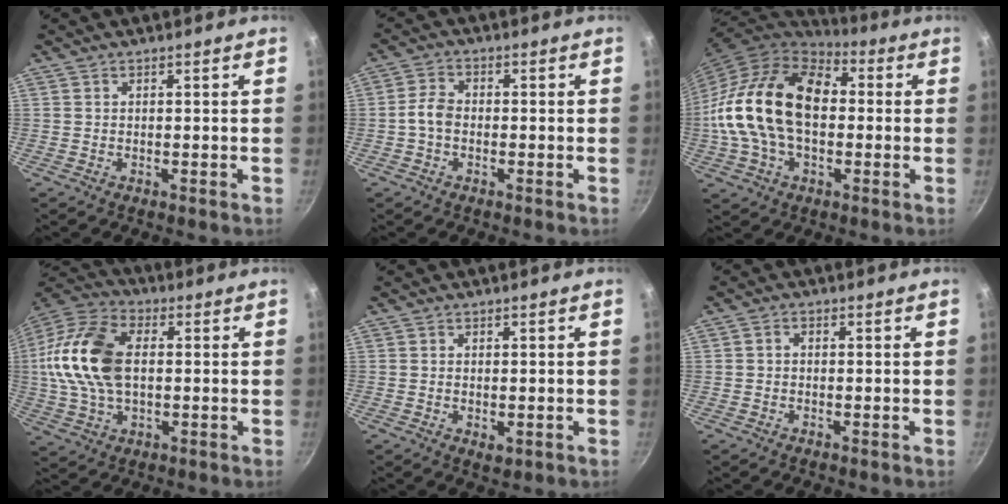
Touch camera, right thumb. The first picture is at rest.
{"total": 3.8, "force": [-1.0, 2.6, 2.5], "torque": [-0.052, 0.021, -0.027]}
{"total": 23.2, "force": [-0.1, 15.1, 17.7], "torque": [-0.311, 0.040, -0.013]}
{"total": 18.2, "force": [1.5, 11.3, 14.2], "torque": [-0.270, 0.025, 0.015]}
{"total": 2.1, "force": [-0.2, 1.3, 1.6], "torque": [-0.025, -0.006, -0.001]}
{"total": 1.3, "force": [-0.2, 1.1, 0.7], "torque": [-0.013, 0.007, -0.005]}